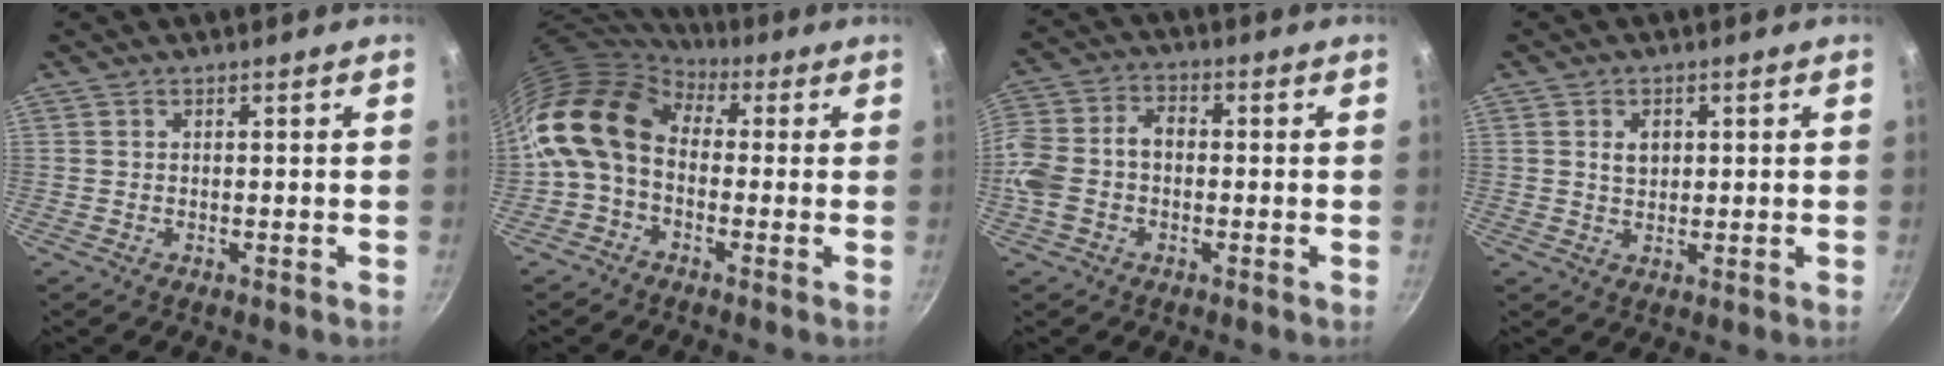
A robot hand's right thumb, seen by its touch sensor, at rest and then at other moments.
{"total": 13.4, "force": [0.6, 9.7, 9.3], "torque": [-0.164, 0.028, -0.011]}
{"total": 10.7, "force": [-1.8, 7.6, 7.3], "torque": [-0.144, 0.038, -0.049]}
{"total": 3.3, "force": [0.8, 2.4, 2.1], "torque": [-0.023, -0.001, 0.015]}